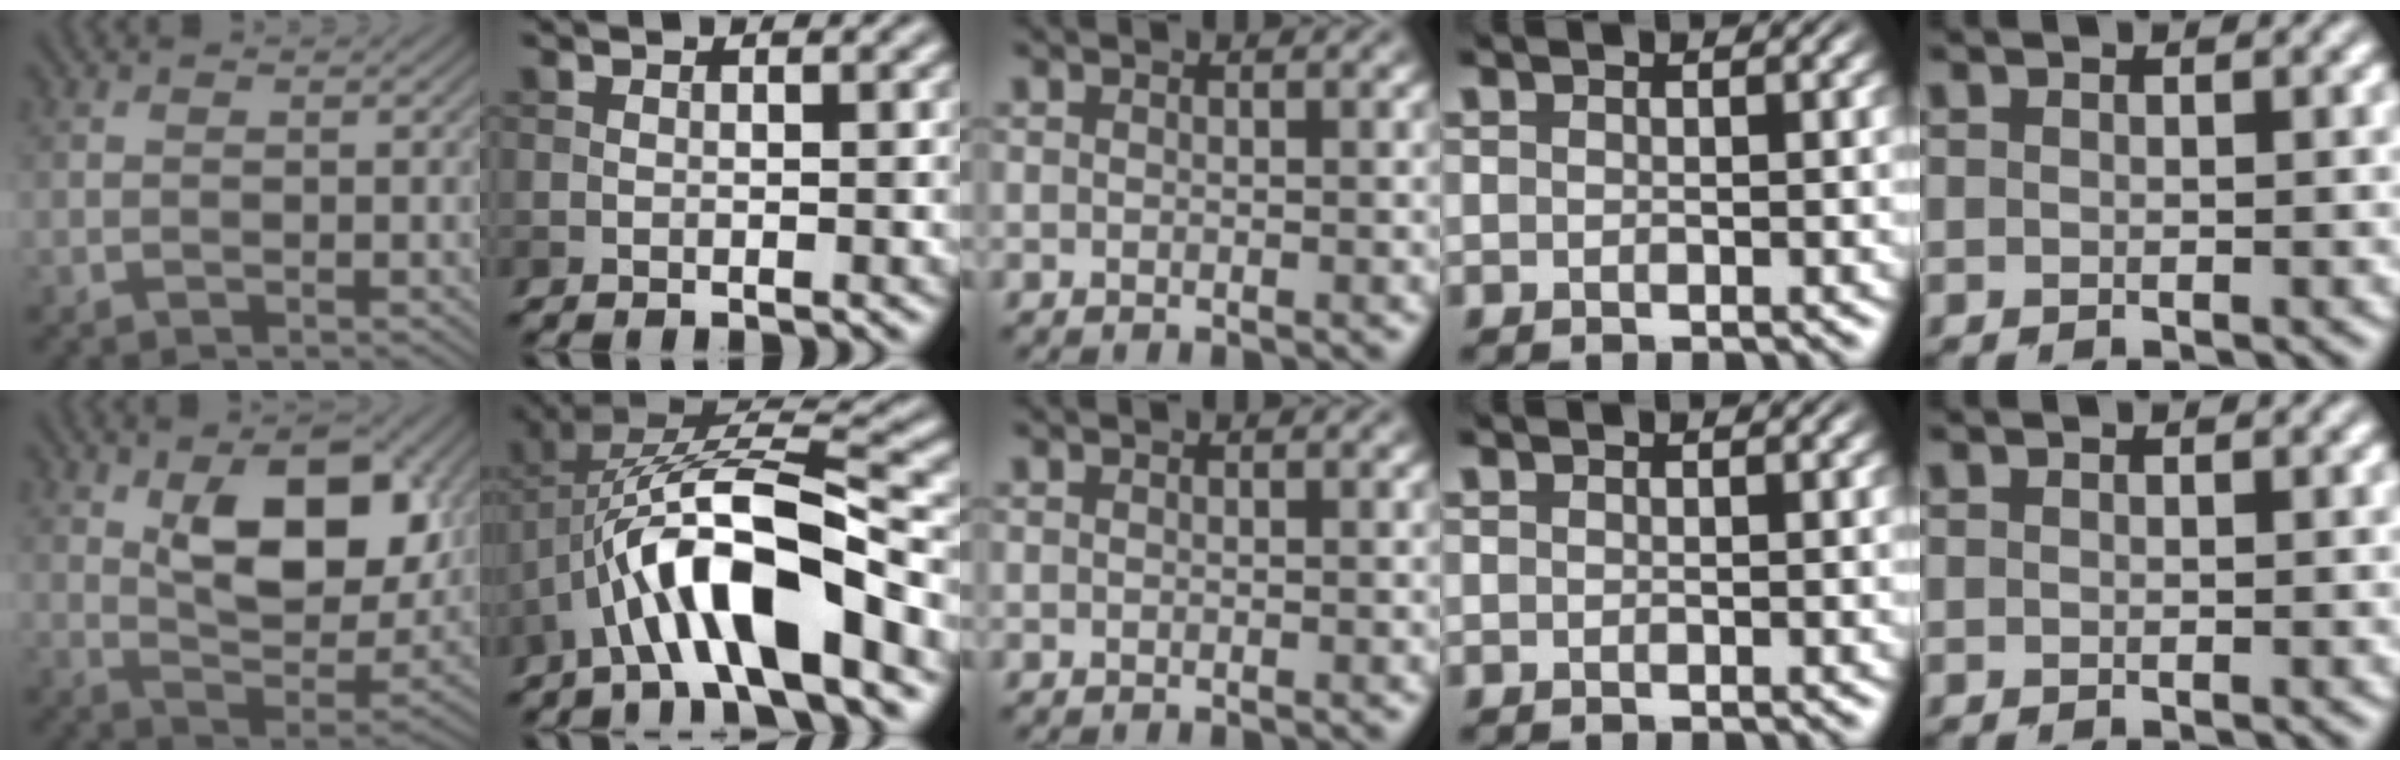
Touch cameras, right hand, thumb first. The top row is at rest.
{"thumb": {"total": 13.3, "force": [4.4, 7.0, 10.4], "torque": [-0.167, -0.014, 0.080]}, "index": {"total": 11.0, "force": [-4.0, 3.5, 9.7], "torque": [-0.178, 0.013, -0.070]}}